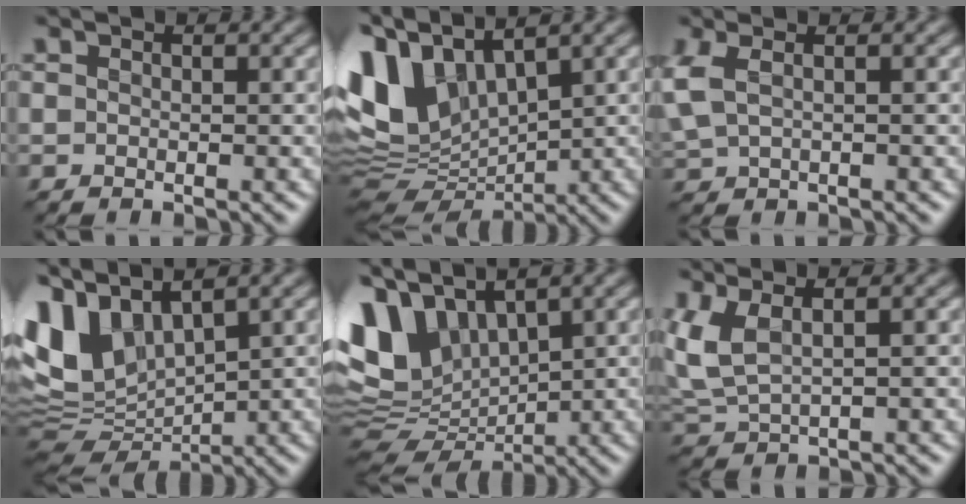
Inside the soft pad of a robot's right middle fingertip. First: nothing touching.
{"total": 9.4, "force": [2.8, 5.7, 6.9], "torque": [-0.171, 0.005, 0.047]}
{"total": 3.2, "force": [0.5, 1.8, 2.6], "torque": [-0.079, 0.003, 0.017]}
{"total": 8.5, "force": [2.9, 5.0, 6.2], "torque": [-0.152, 0.003, 0.050]}
{"total": 10.8, "force": [2.8, 7.3, 7.5], "torque": [-0.169, 0.013, 0.068]}
{"total": 3.2, "force": [1.2, 1.1, 2.7], "torque": [-0.076, 0.005, 0.031]}